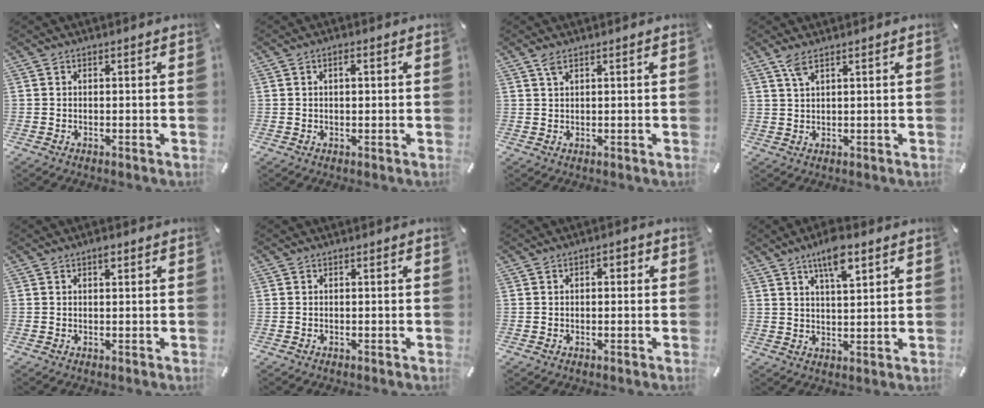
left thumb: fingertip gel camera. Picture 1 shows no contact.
{"total": 1.9, "force": [0.4, 0.9, 1.6], "torque": [-0.025, 0.001, 0.003]}
{"total": 1.9, "force": [1.2, 0.5, 1.4], "torque": [-0.031, 0.001, 0.020]}
{"total": 3.1, "force": [1.8, 0.5, 2.4], "torque": [-0.053, 0.003, 0.031]}
{"total": 1.5, "force": [0.7, 0.7, 1.2], "torque": [-0.017, 0.000, 0.009]}
{"total": 0.0}
{"total": 2.0, "force": [-0.1, 1.2, 1.6], "torque": [-0.030, 0.008, -0.004]}
{"total": 8.0, "force": [5.2, 2.6, 5.5], "torque": [-0.088, -0.016, 0.086]}